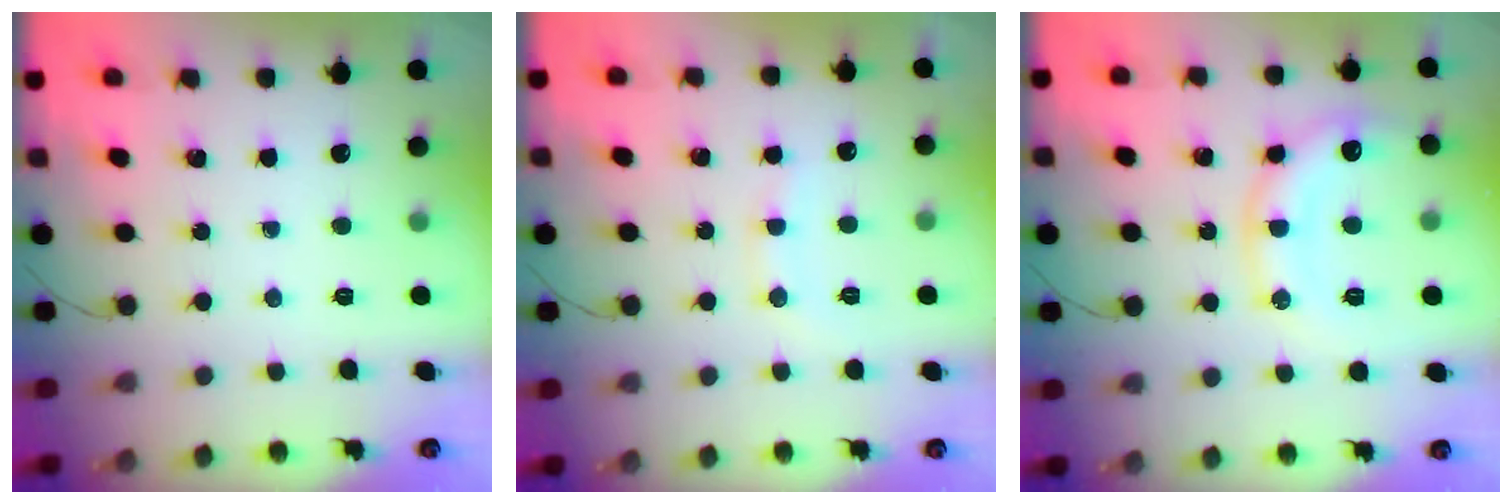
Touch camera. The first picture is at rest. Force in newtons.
{"total": 7.1, "press": 6.9, "slide": 1.4}
{"total": 11.9, "press": 11.8, "slide": 0.9}